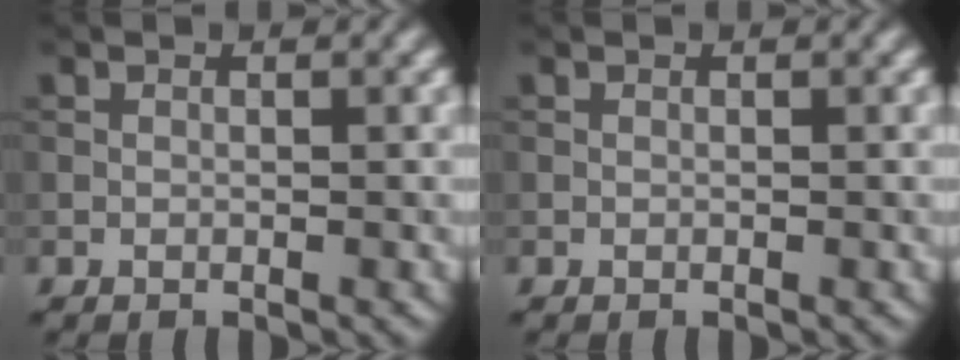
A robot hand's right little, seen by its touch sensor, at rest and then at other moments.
{"total": 0.0}